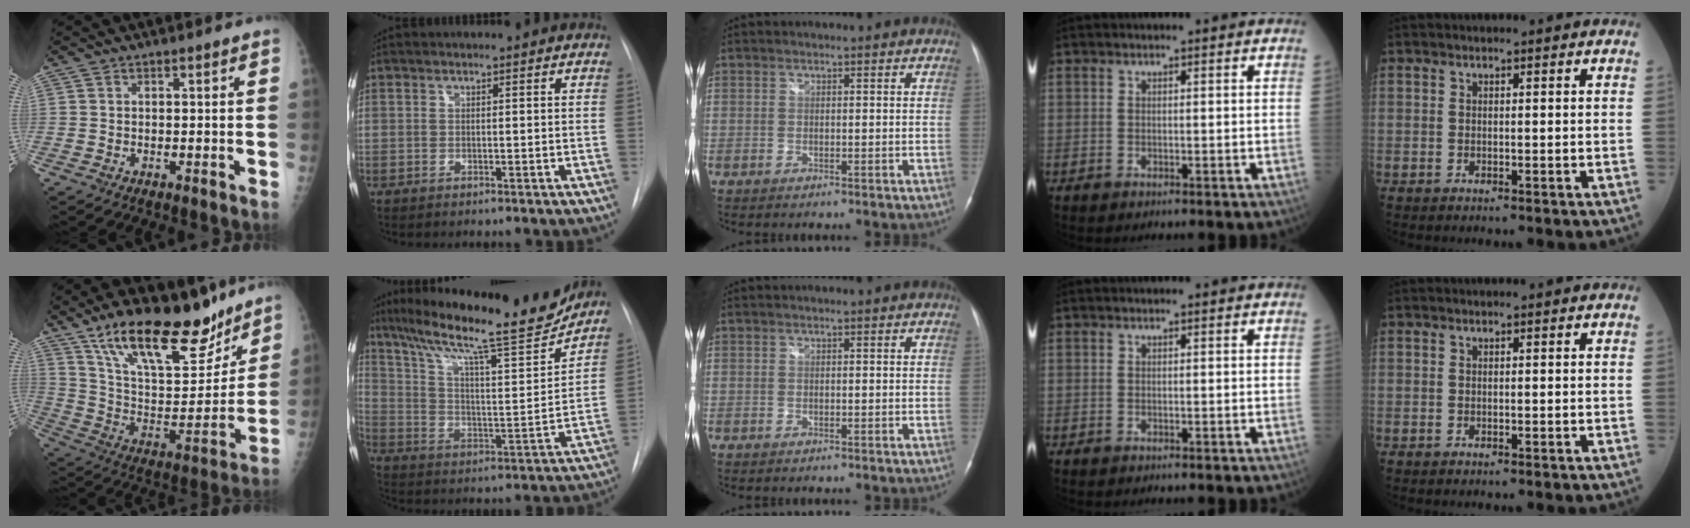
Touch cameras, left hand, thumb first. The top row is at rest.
{"thumb": {"total": 24.6, "force": [17.2, 9.4, 14.9], "torque": [-0.200, -0.073, 0.292]}, "index": {"total": 22.0, "force": [18.3, 2.1, 12.0], "torque": [-0.208, -0.012, 0.279]}}